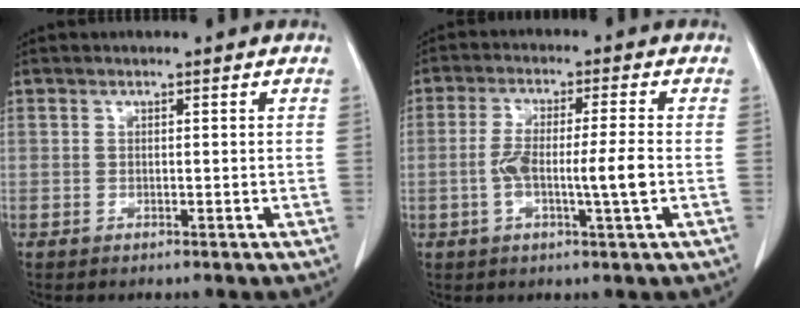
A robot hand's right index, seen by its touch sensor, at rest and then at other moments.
{"total": 7.6, "force": [-1.4, 0.2, 7.5], "torque": [-0.143, 0.003, -0.027]}